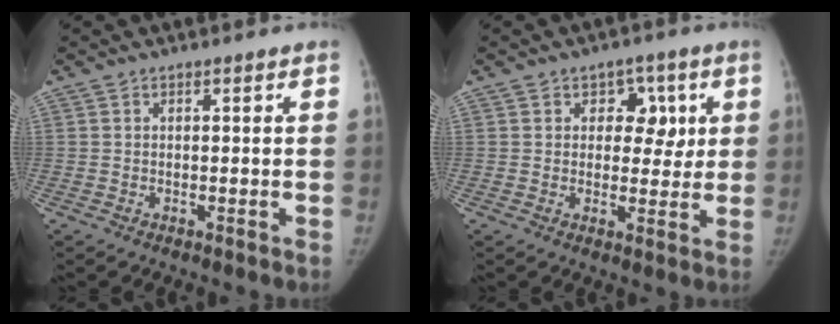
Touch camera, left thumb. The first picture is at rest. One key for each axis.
{"total": 7.0, "fx": 2.0, "fy": 5.3, "fz": 4.0, "tx": -0.003, "ty": -0.005, "tz": 0.024}